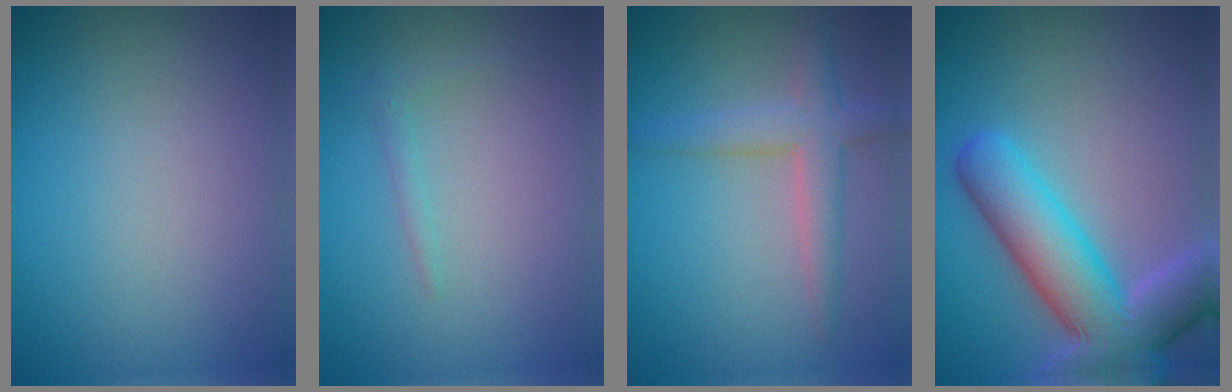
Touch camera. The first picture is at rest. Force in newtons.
{"total": 0.9, "press": 0.9, "slide": 0.0}
{"total": 3.4, "press": 3.4, "slide": 0.2}
{"total": 9.5, "press": 9.5, "slide": 0.7}